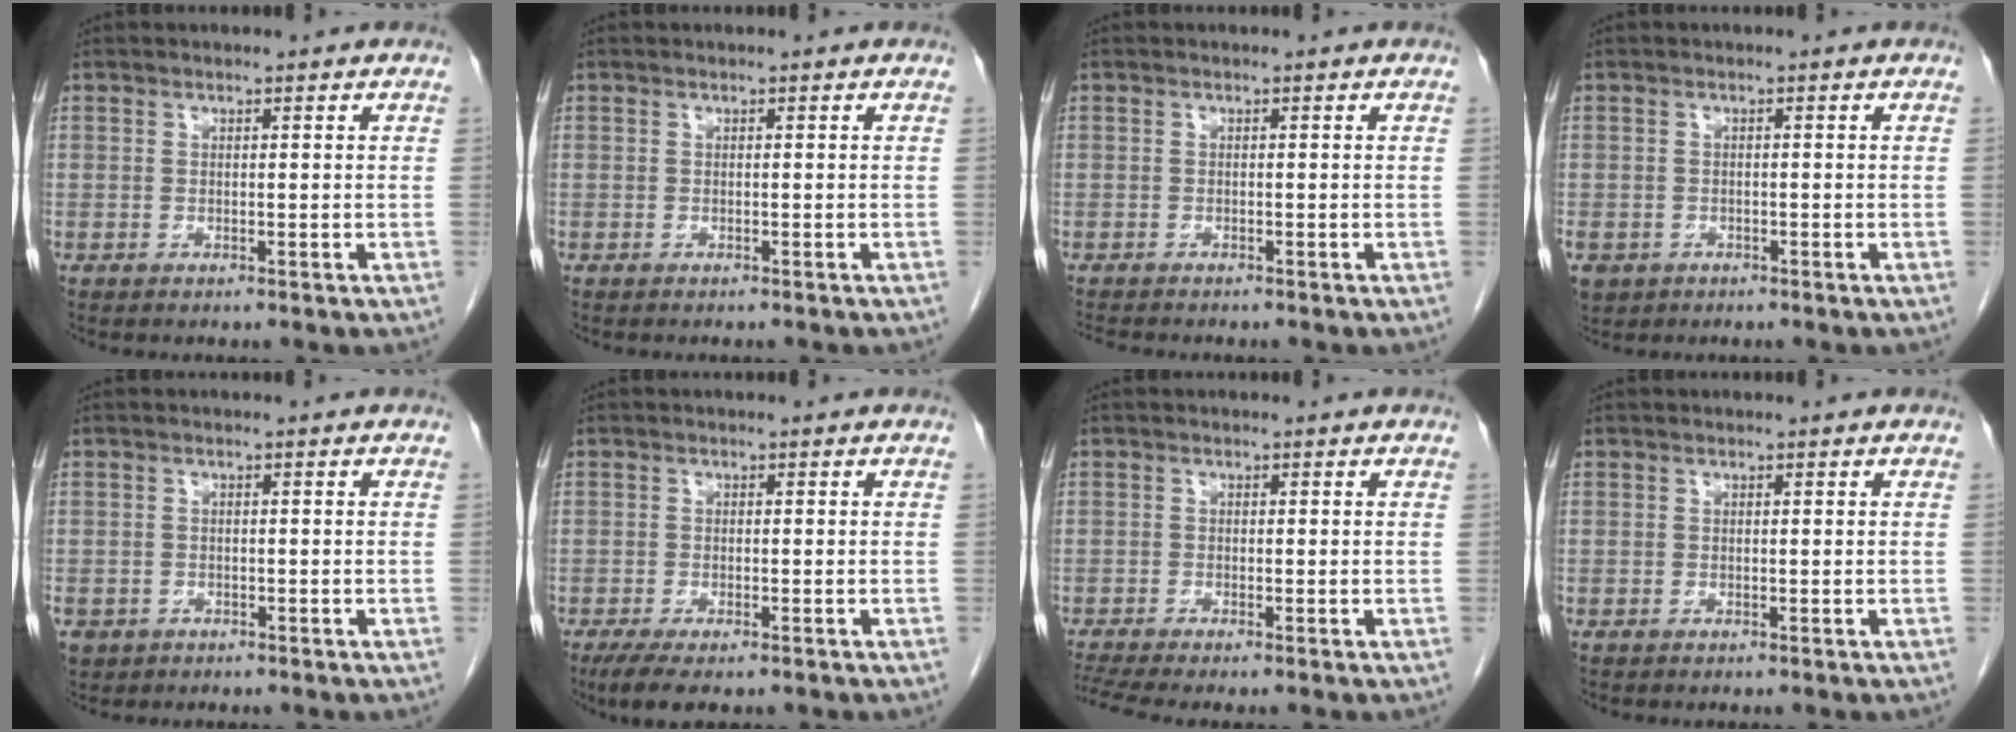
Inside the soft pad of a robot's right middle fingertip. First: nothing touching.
{"total": 1.3, "force": [-1.1, 0.3, 0.5], "torque": [-0.011, -0.002, -0.014]}
{"total": 2.9, "force": [-2.6, 0.5, 1.1], "torque": [-0.019, -0.007, -0.040]}
{"total": 5.8, "force": [-2.9, 4.6, 1.9], "torque": [-0.055, -0.006, -0.042]}
{"total": 4.0, "force": [-2.2, 3.1, 1.2], "torque": [-0.029, -0.002, -0.034]}
{"total": 3.9, "force": [-2.7, 1.2, 2.5], "torque": [-0.049, -0.010, -0.042]}
{"total": 3.6, "force": [-3.0, -0.3, 2.0], "torque": [-0.044, -0.009, -0.057]}
{"total": 0.0}